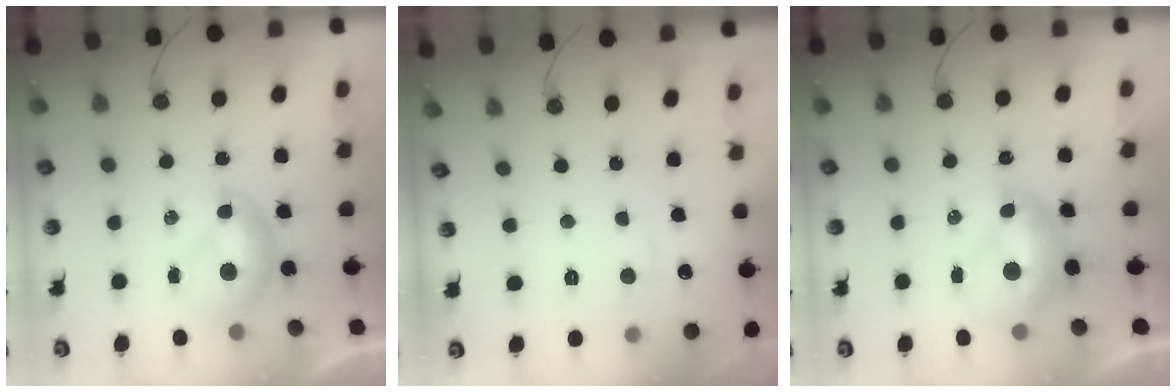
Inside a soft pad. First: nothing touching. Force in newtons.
{"total": 1.1, "press": 0.9, "slide": 0.6}
{"total": 2.4, "press": 2.3, "slide": 0.7}